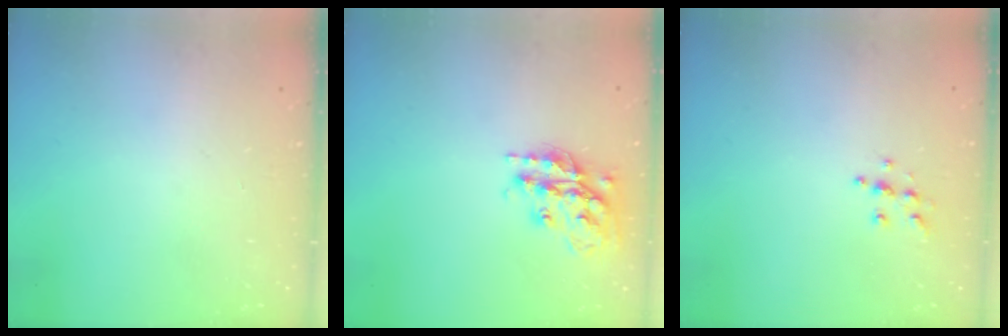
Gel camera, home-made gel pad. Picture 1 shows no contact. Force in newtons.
{"total": 17.6, "press": 17.5, "slide": 1.3}
{"total": 5.3, "press": 5.2, "slide": 0.2}